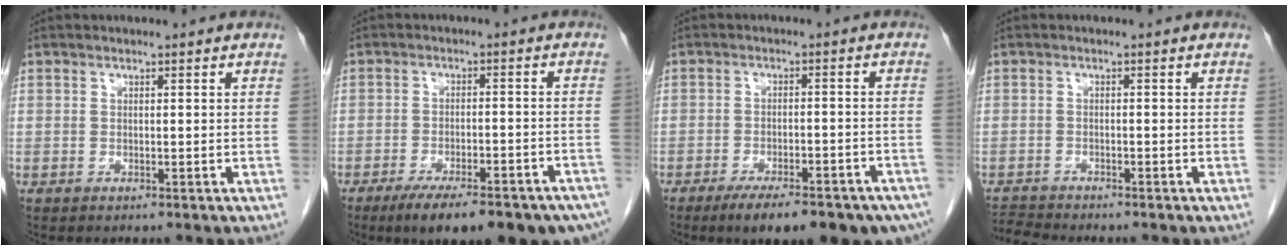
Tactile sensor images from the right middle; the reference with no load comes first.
{"total": 18.6, "force": [-14.2, 5.1, 11.0], "torque": [-0.110, 0.002, -0.185]}
{"total": 16.7, "force": [-12.4, 5.0, 10.0], "torque": [-0.093, 0.003, -0.161]}
{"total": 3.1, "force": [-3.0, -0.4, 0.0], "torque": [0.000, -0.017, -0.055]}